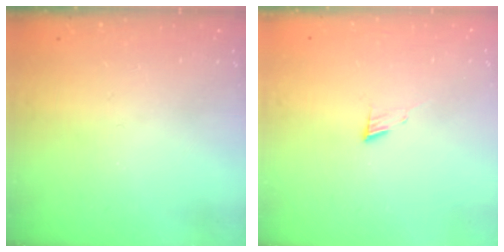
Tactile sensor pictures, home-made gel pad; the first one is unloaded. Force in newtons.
{"total": 5.0, "press": 4.9, "slide": 0.5}